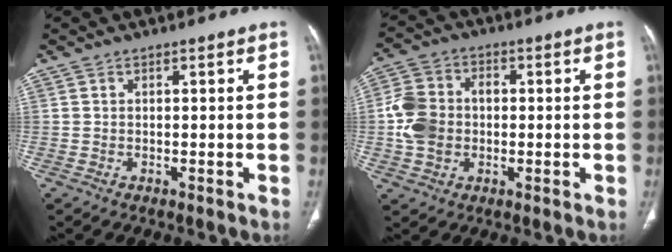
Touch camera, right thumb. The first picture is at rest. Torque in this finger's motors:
{"motor_torque": [1.46, 1.24, 1.05, -0.07, 0.11]}